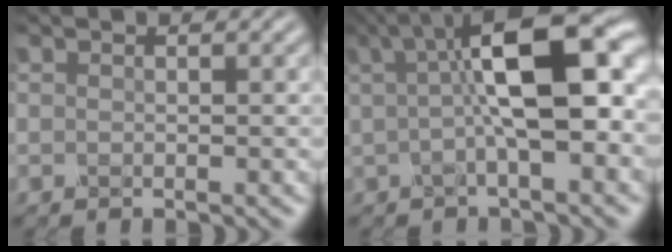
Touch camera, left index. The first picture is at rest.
{"total": 9.8, "force": [1.6, 2.8, 9.3], "torque": [-0.139, 0.017, 0.020]}